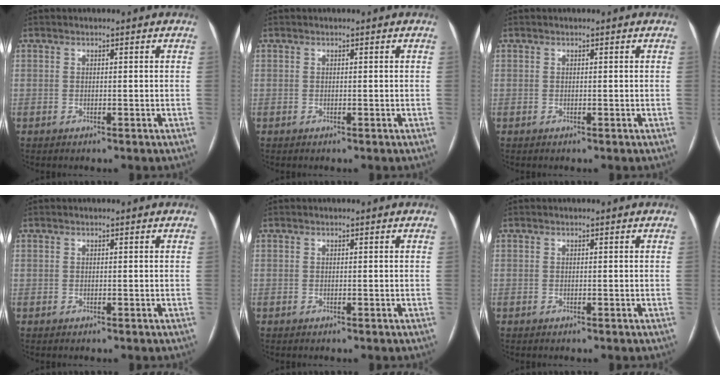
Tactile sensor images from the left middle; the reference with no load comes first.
{"total": 0.0}
{"total": 0.0}
{"total": 0.0}
{"total": 0.0}
{"total": 0.0}